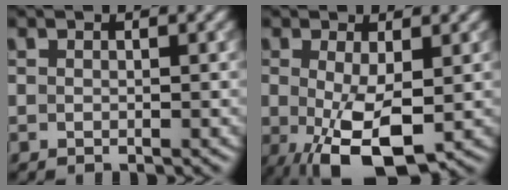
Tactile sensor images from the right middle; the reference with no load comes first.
{"total": 6.3, "force": [-0.8, 2.9, 5.5], "torque": [-0.113, -0.016, -0.004]}